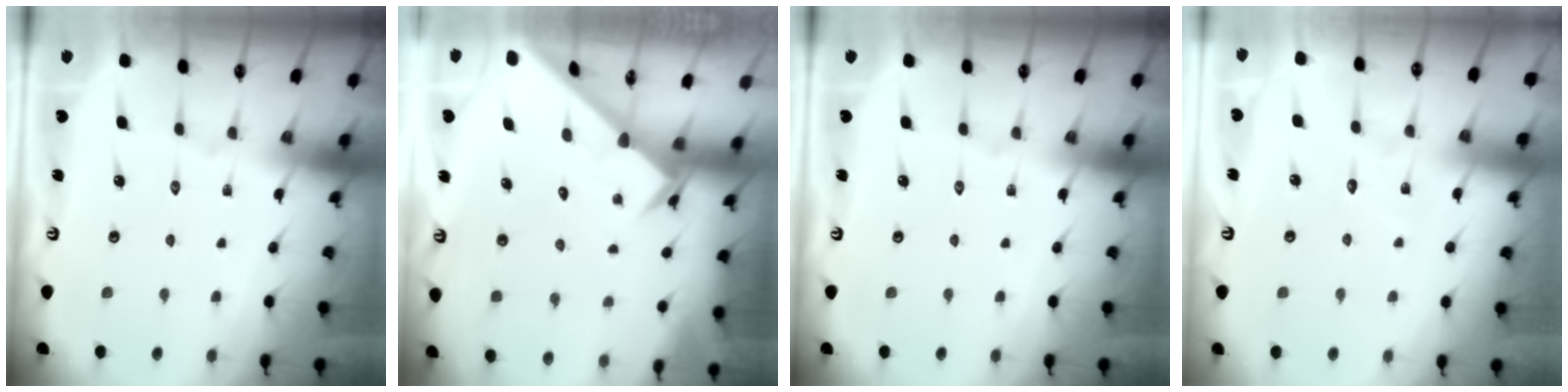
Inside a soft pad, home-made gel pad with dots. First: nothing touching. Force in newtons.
{"total": 2.6, "press": 2.6, "slide": 0.2}
{"total": 0.0}
{"total": 3.0, "press": 2.9, "slide": 0.4}